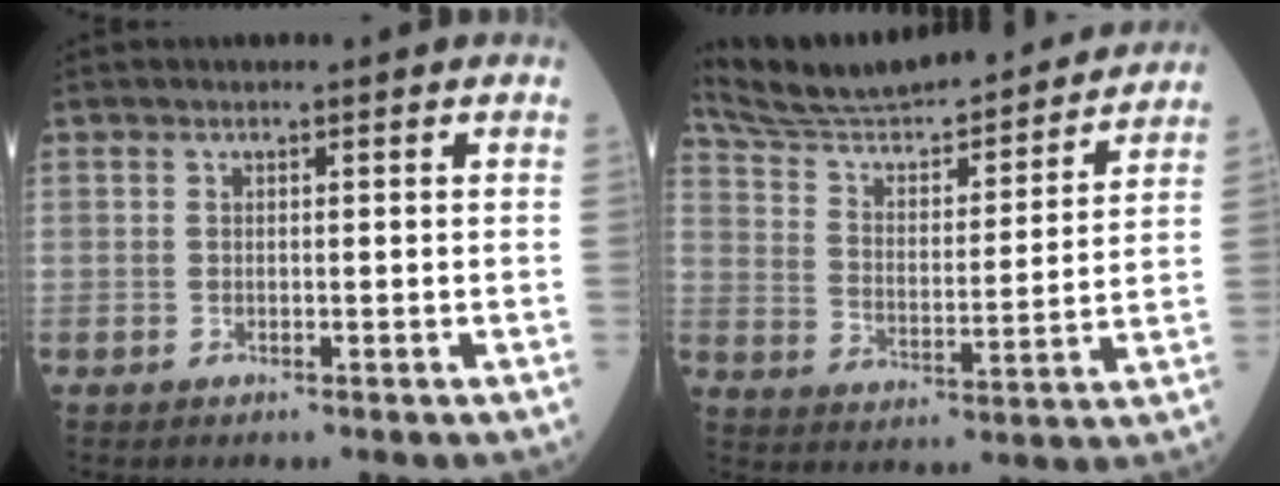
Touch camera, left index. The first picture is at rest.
{"total": 24.4, "force": [22.5, 4.0, 8.5], "torque": [-0.144, -0.003, 0.328]}